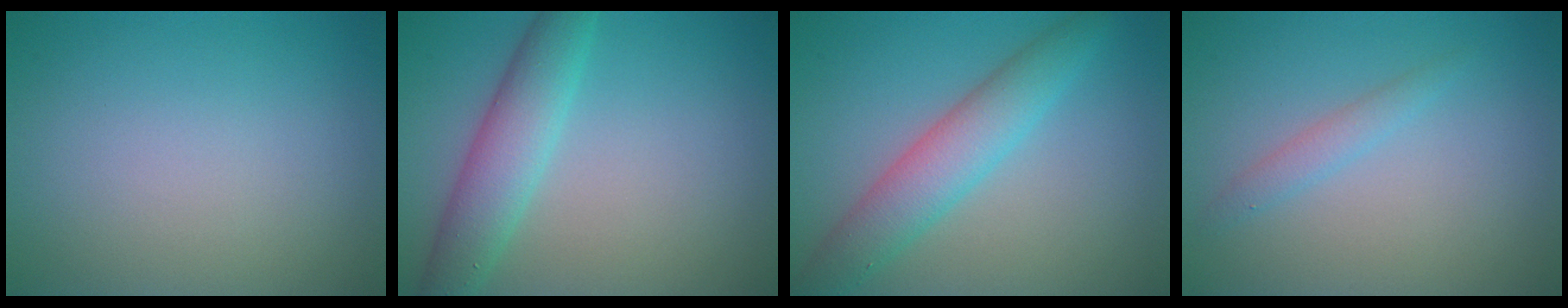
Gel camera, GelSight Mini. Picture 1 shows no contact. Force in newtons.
{"total": 4.0, "press": 4.0, "slide": 0.2}
{"total": 4.7, "press": 4.7, "slide": 0.1}
{"total": 1.4, "press": 1.4, "slide": 0.1}